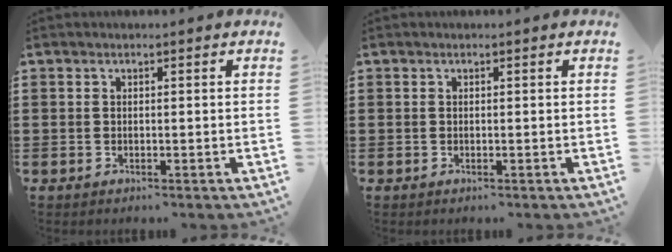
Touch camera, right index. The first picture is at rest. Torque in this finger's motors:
{"motor_torque": [-0.27, 0.29, 0.00, 0.00]}